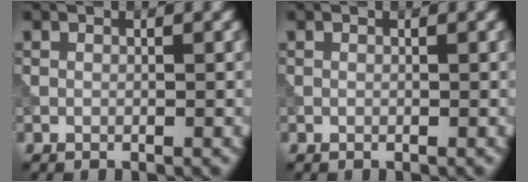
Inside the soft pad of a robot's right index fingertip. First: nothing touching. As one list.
[{"total": 0.0}]